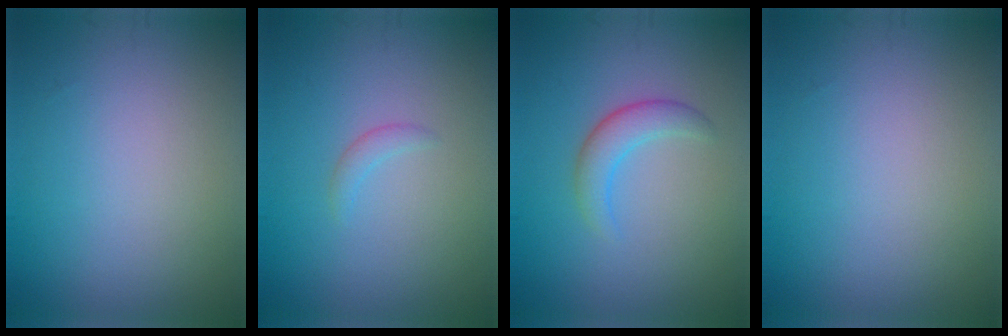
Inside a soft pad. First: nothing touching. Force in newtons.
{"total": 0.9, "press": 0.9, "slide": 0.1}
{"total": 2.4, "press": 2.4, "slide": 0.1}
{"total": 0.0}